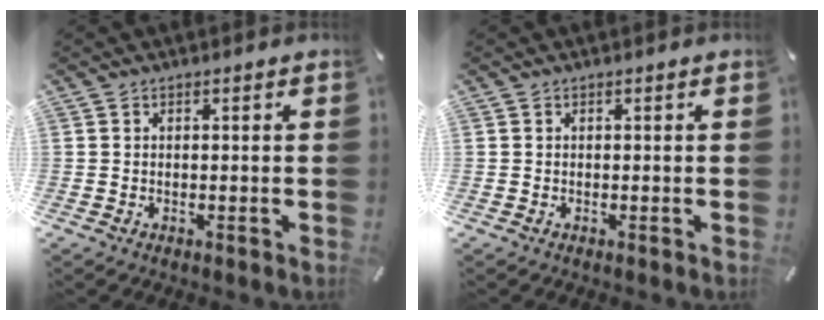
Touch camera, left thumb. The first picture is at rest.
{"total": 0.0}